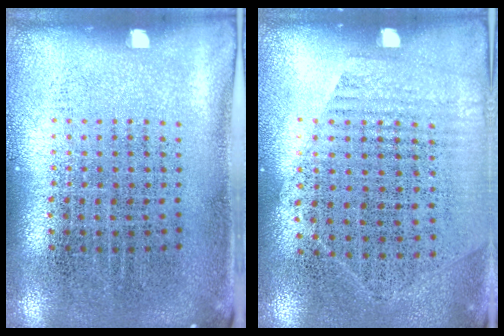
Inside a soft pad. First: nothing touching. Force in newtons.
{"total": 1.2, "press": 1.0, "slide": 0.7}